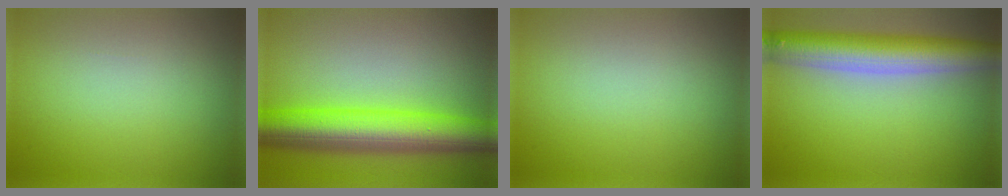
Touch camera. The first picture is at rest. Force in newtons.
{"total": 9.2, "press": 9.2, "slide": 0.1}
{"total": 0.0}
{"total": 7.4, "press": 7.4, "slide": 0.4}